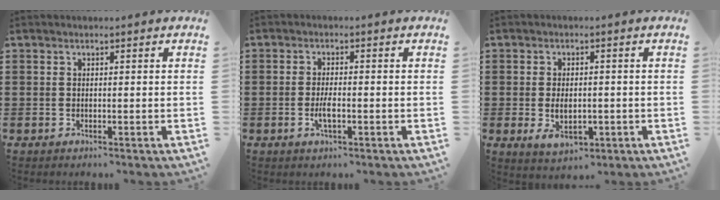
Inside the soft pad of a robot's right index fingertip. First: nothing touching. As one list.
[{"total": 3.0, "force": [-0.9, 0.8, 2.8], "torque": [-0.055, -0.003, -0.017]}, {"total": 4.3, "force": [-0.8, 2.5, 3.4], "torque": [-0.068, -0.005, -0.019]}]